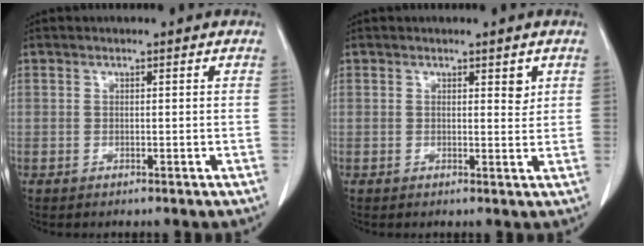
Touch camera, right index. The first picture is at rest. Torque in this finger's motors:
{"motor_torque": [0.03, 0.03, 0.01, 0.00]}